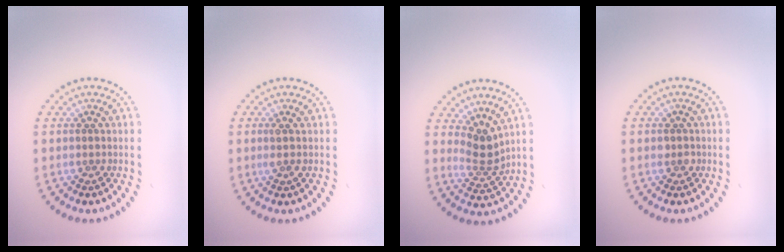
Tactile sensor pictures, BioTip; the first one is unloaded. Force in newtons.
{"total": 0.7, "press": 0.5, "slide": 0.5}
{"total": 2.6, "press": 1.8, "slide": 1.8}
{"total": 1.0, "press": 1.0, "slide": 0.2}